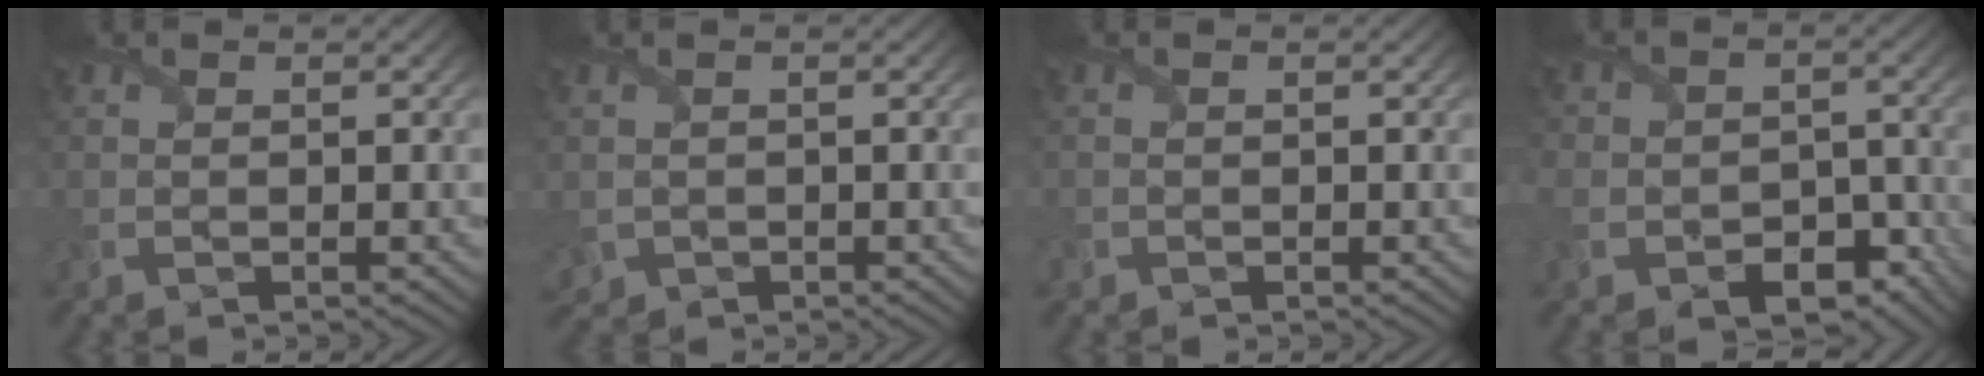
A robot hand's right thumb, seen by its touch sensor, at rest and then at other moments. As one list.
[{"total": 1.9, "force": [-0.5, 1.8, 0.5], "torque": [-0.023, -0.014, -0.013]}, {"total": 0.6, "force": [-0.4, 0.5, -0.2], "torque": [0.007, -0.005, -0.007]}, {"total": 12.1, "force": [-6.0, 9.5, 4.4], "torque": [-0.100, -0.051, -0.094]}]